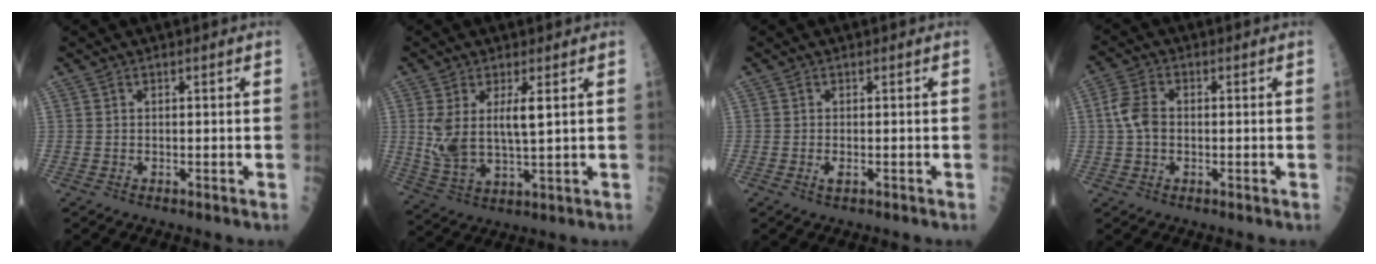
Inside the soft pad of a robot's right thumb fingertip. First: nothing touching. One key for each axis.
{"total": 9.6, "fx": 2.0, "fy": 3.6, "fz": 8.6, "tx": -0.182, "ty": -0.014, "tz": 0.048}
{"total": 1.2, "fx": -0.4, "fy": 0.4, "fz": 1.1, "tx": -0.016, "ty": -0.001, "tz": -0.008}
{"total": 5.4, "fx": -0.1, "fy": 3.6, "fz": 4.1, "tx": -0.085, "ty": 0.014, "tz": -0.008}